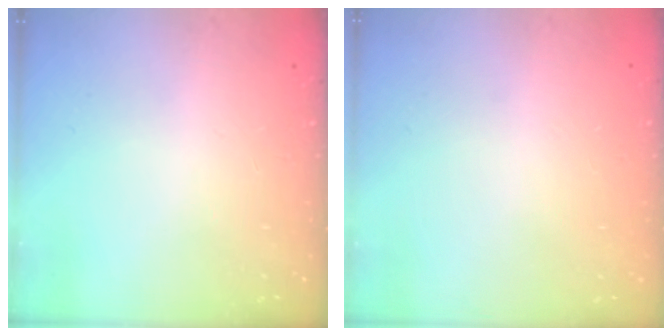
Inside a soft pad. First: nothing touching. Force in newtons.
{"total": 0.5, "press": 0.5, "slide": 0.1}